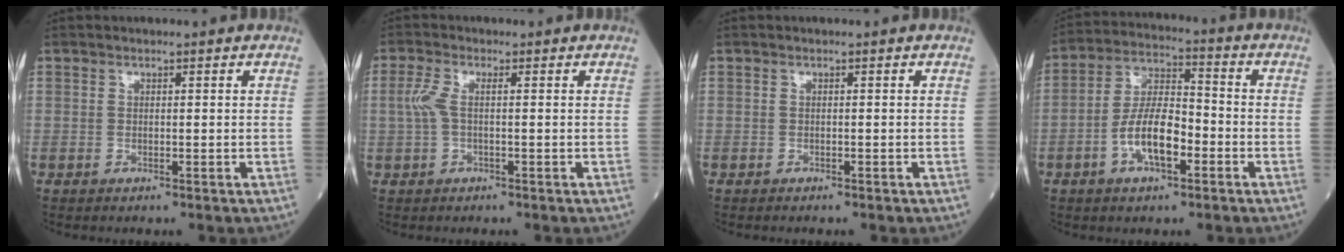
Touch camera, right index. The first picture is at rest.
{"total": 2.8, "force": [0.1, 0.8, 2.7], "torque": [-0.076, 0.007, -0.002]}
{"total": 0.6, "force": [-0.5, 0.1, 0.3], "torque": [-0.006, -0.001, -0.009]}
{"total": 9.3, "force": [-3.3, 3.4, 8.1], "torque": [-0.164, 0.013, -0.063]}